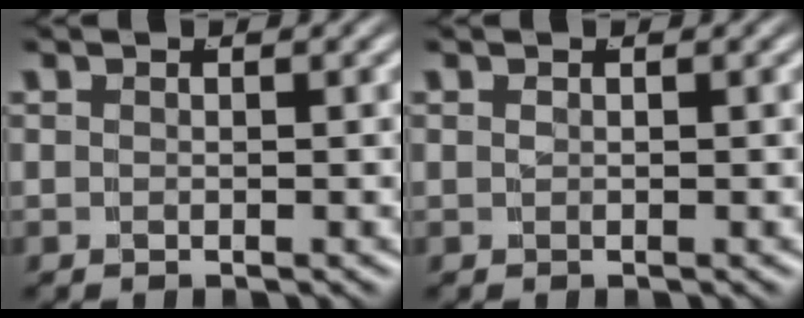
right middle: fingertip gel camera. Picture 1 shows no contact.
{"total": 0.0}